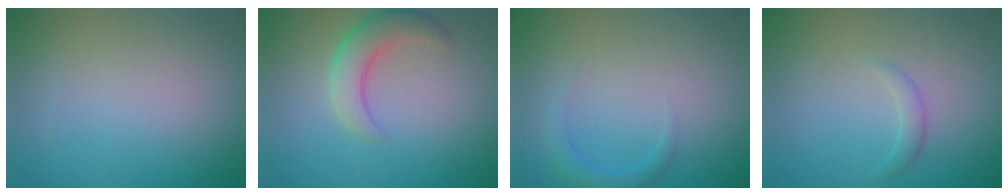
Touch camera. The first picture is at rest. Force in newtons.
{"total": 4.1, "press": 4.1, "slide": 0.3}
{"total": 1.8, "press": 1.8, "slide": 0.1}
{"total": 1.2, "press": 1.1, "slide": 0.2}